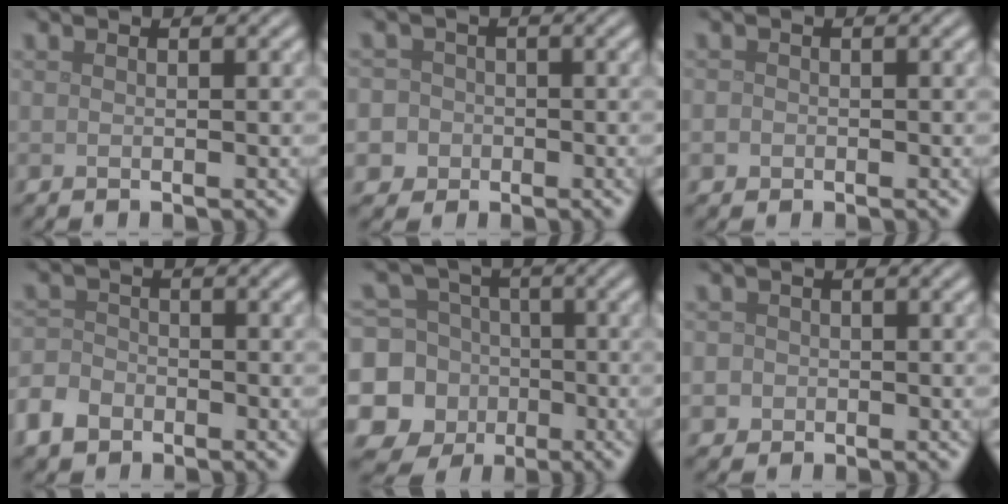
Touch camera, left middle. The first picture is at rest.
{"total": 5.9, "force": [-1.5, 5.5, 1.3], "torque": [-0.021, 0.011, -0.059]}
{"total": 1.0, "force": [-0.3, 0.9, 0.2], "torque": [0.002, -0.004, -0.005]}
{"total": 3.2, "force": [-2.0, 2.3, 1.1], "torque": [-0.025, -0.001, -0.046]}
{"total": 14.8, "force": [-4.2, 13.8, 3.4], "torque": [-0.106, -0.021, -0.094]}
{"total": 2.2, "force": [-0.4, 2.1, 0.5], "torque": [0.005, 0.006, -0.019]}